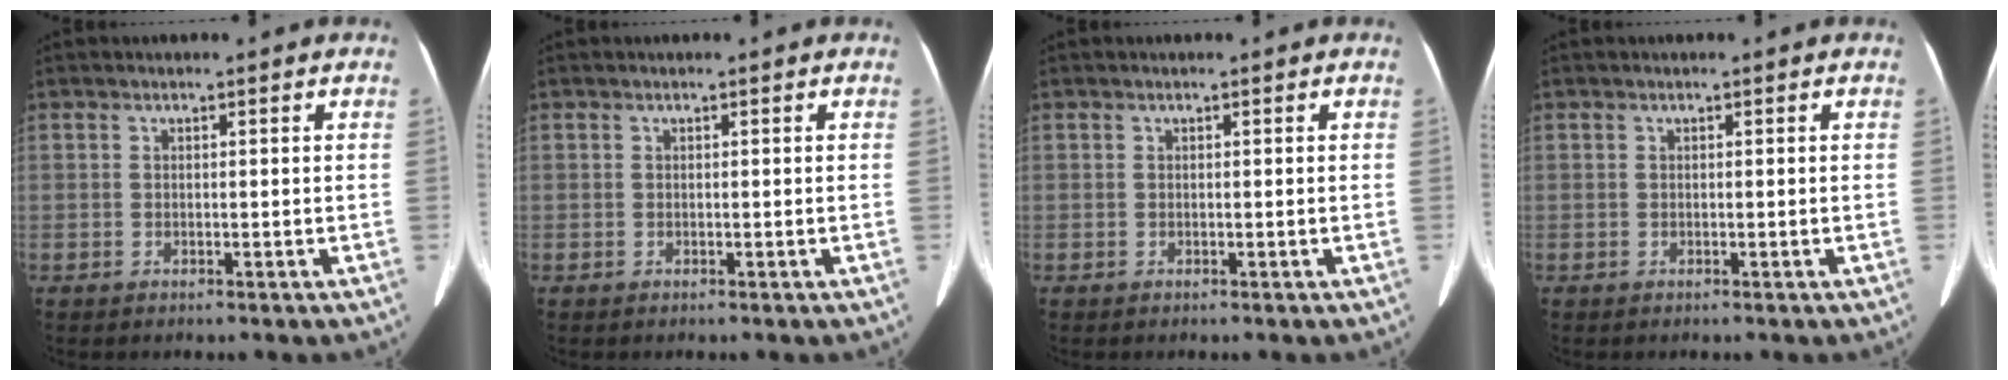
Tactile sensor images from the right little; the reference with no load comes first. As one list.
[{"total": 0.0}, {"total": 0.0}, {"total": 0.0}]